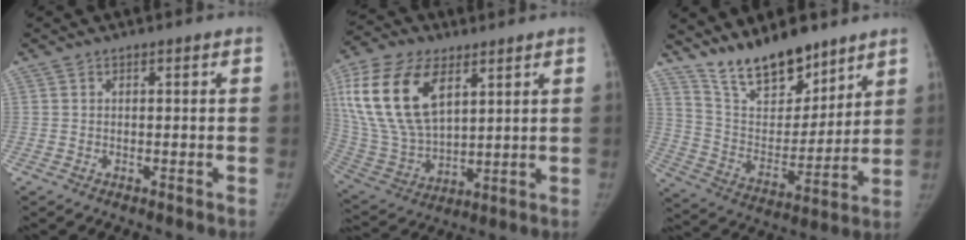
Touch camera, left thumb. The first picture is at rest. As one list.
[{"total": 21.0, "force": [8.3, 11.5, 15.4], "torque": [-0.302, -0.023, 0.162]}, {"total": 16.4, "force": [13.2, 6.2, 7.5], "torque": [-0.082, -0.083, 0.241]}]